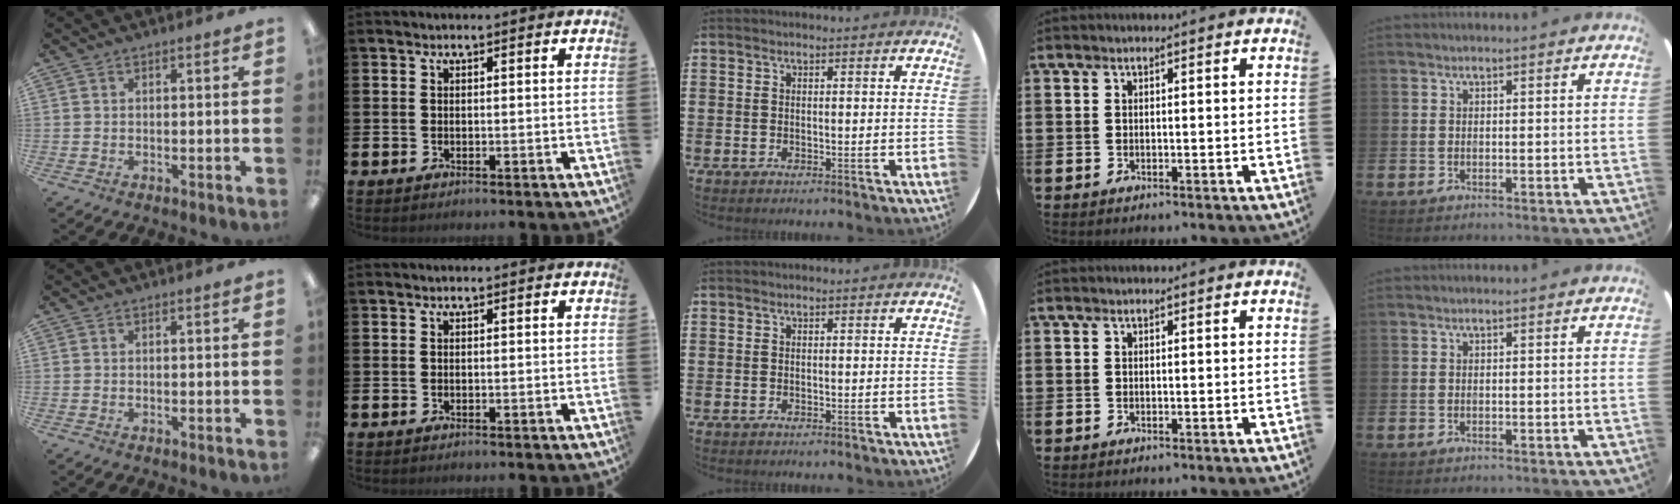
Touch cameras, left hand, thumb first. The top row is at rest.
{}